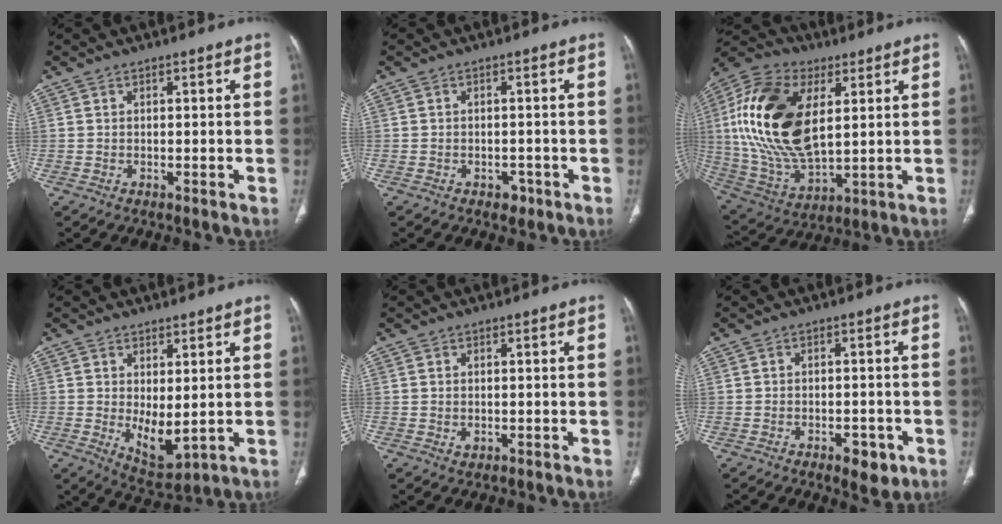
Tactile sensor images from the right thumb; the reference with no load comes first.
{"total": 2.1, "force": [-1.2, 1.5, 0.8], "torque": [-0.002, 0.005, -0.011]}
{"total": 24.4, "force": [5.0, 13.3, 19.8], "torque": [-0.393, -0.016, 0.090]}
{"total": 6.8, "force": [0.1, 3.2, 6.0], "torque": [-0.086, -0.020, 0.020]}
{"total": 1.3, "force": [-0.1, 1.1, 0.8], "torque": [-0.013, -0.002, 0.003]}
{"total": 5.2, "force": [-2.6, 2.7, 3.6], "torque": [-0.033, 0.008, -0.029]}